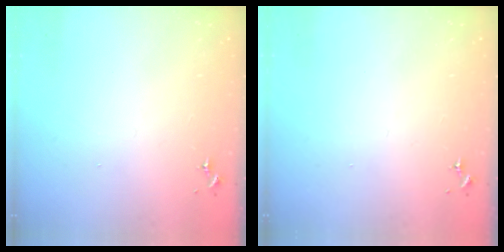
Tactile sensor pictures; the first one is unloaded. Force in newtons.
{"total": 0.0}